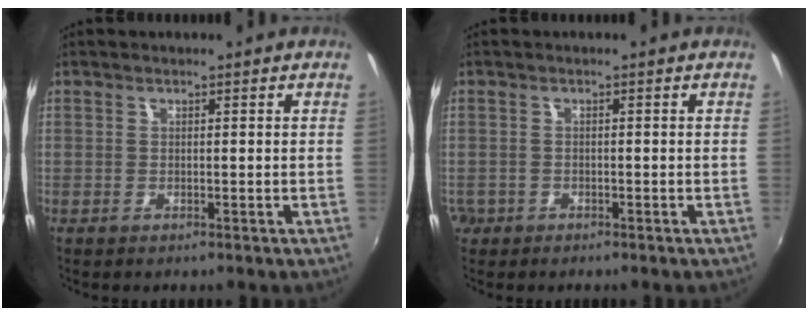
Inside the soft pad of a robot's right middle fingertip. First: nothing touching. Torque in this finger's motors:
{"motor_torque": [-0.38, -0.09, -0.02, -0.03]}